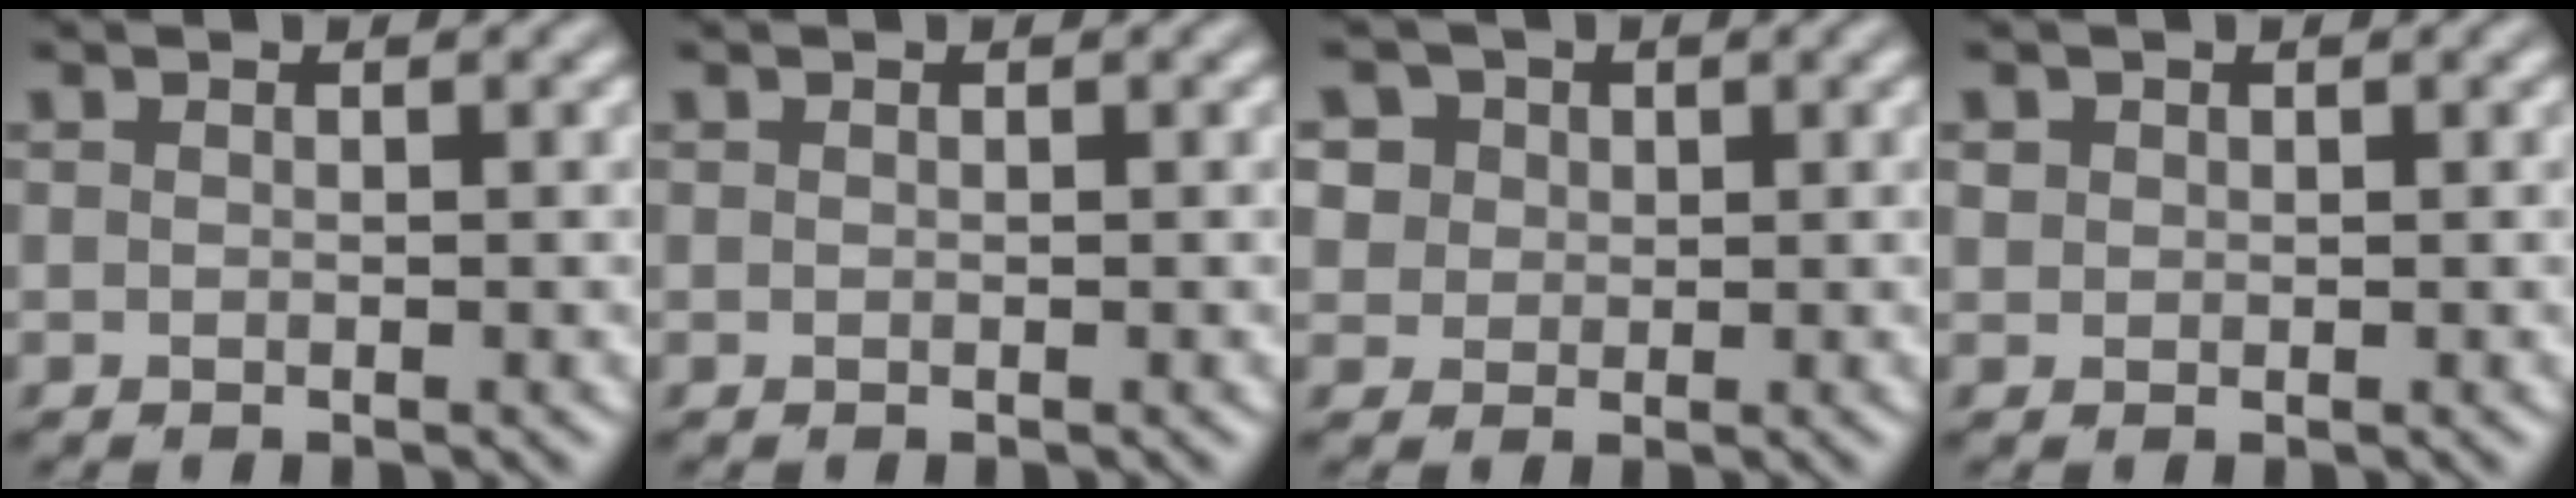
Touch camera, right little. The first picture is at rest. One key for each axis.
{"total": 0.0}
{"total": 4.8, "fx": 2.3, "fy": 3.8, "fz": 1.8, "tx": -0.041, "ty": 0.013, "tz": 0.033}
{"total": 0.6, "fx": 0.2, "fy": 0.6, "fz": 0.1, "tx": 0.001, "ty": -0.001, "tz": 0.005}